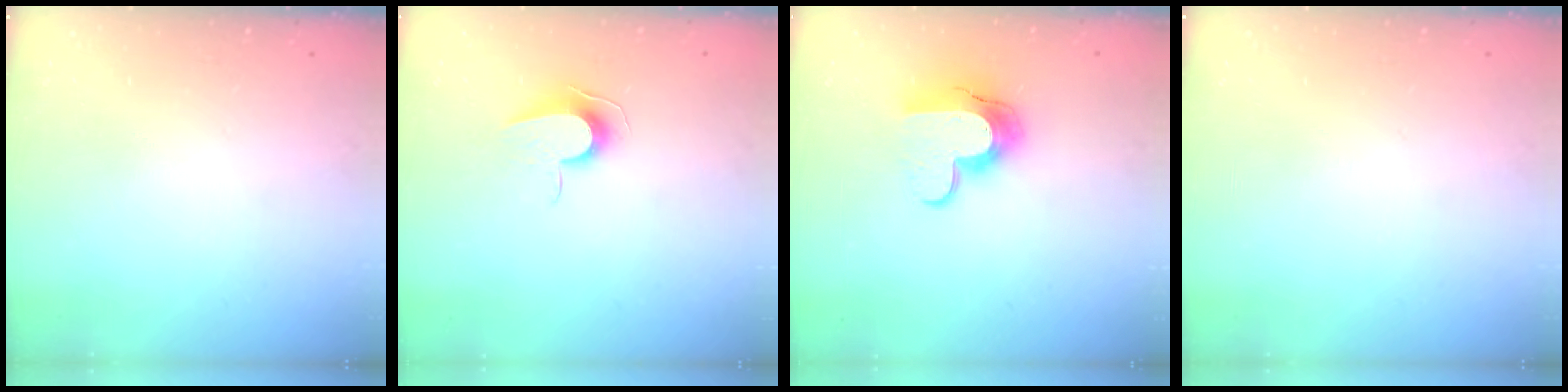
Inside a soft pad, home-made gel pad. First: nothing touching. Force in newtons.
{"total": 8.9, "press": 8.8, "slide": 0.5}
{"total": 13.0, "press": 13.0, "slide": 1.0}
{"total": 0.0}